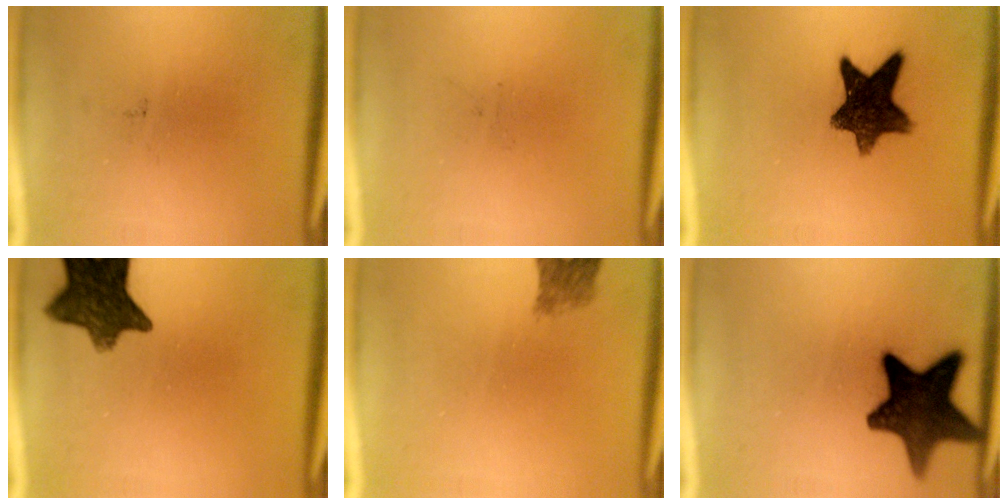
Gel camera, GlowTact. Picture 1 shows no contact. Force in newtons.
{"total": 0.0}
{"total": 11.2}
{"total": 11.2}
{"total": 2.7}
{"total": 15.5}